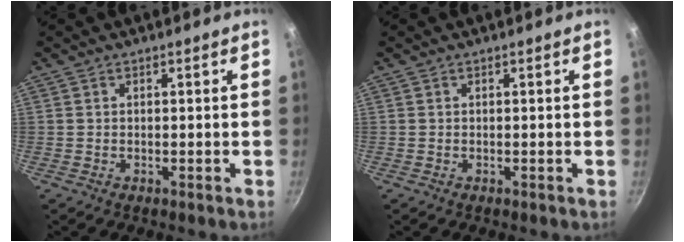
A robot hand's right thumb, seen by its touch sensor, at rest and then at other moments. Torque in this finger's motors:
{"motor_torque": [0.00, 0.00, 0.00, 0.00, 0.00]}